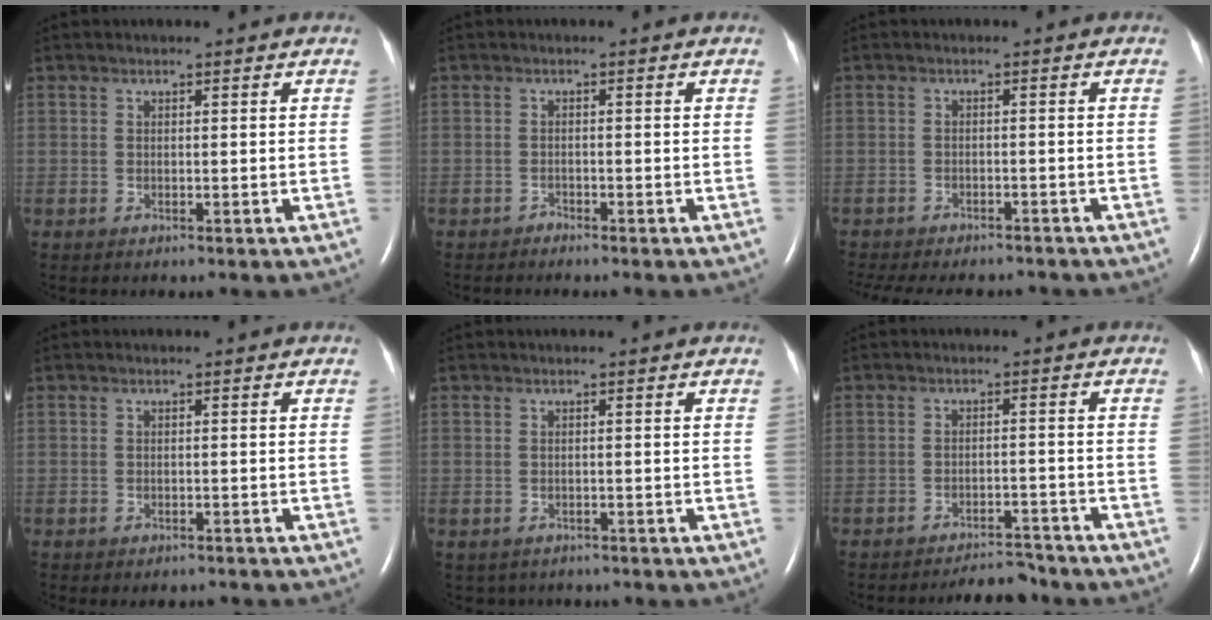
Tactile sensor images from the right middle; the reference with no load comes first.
{"total": 0.8, "force": [-0.7, 0.1, -0.1], "torque": [-0.001, -0.002, -0.014]}
{"total": 14.1, "force": [-12.4, 4.4, 5.2], "torque": [-0.123, -0.011, -0.160]}
{"total": 2.5, "force": [-2.3, 1.0, 0.6], "torque": [-0.008, -0.002, -0.026]}
{"total": 2.9, "force": [-2.2, 1.8, 0.4], "torque": [-0.008, 0.003, -0.025]}
{"total": 5.3, "force": [-5.2, 0.8, 0.5], "torque": [-0.005, 0.000, -0.083]}